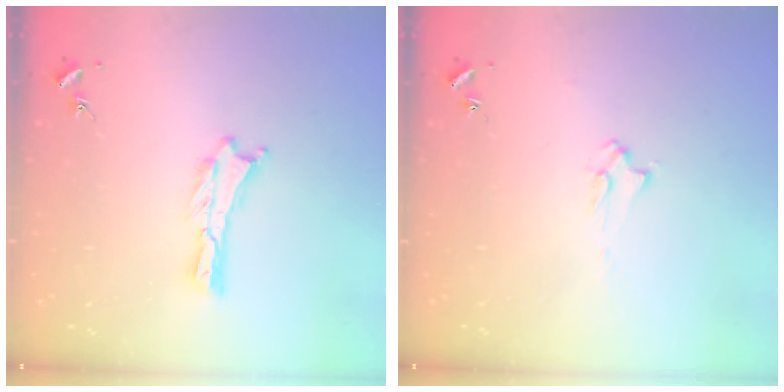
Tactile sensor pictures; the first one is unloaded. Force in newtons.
{"total": 2.0, "press": 2.0, "slide": 0.3}